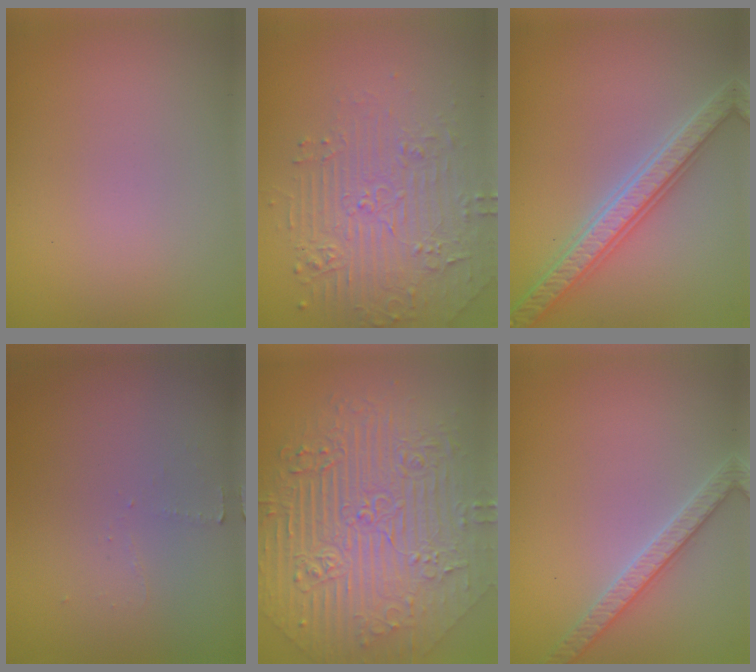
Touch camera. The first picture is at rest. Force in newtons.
{"total": 5.0, "press": 3.7, "slide": 3.4}
{"total": 5.4, "press": 5.3, "slide": 1.1}
{"total": 0.9, "press": 0.8, "slide": 0.3}
{"total": 10.8, "press": 7.5, "slide": 7.8}
{"total": 2.7, "press": 2.7, "slide": 0.1}